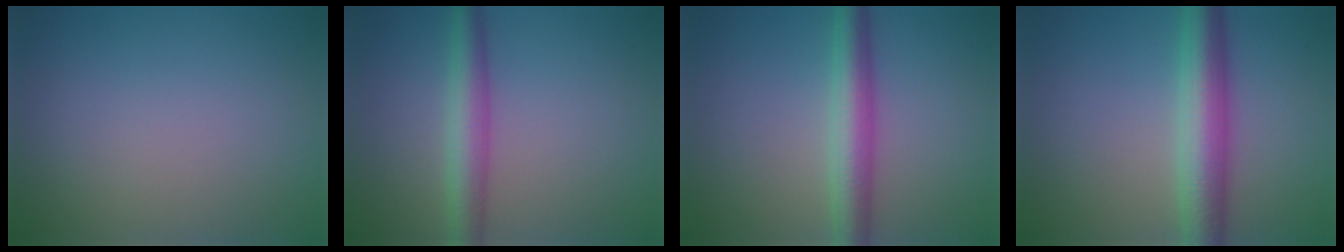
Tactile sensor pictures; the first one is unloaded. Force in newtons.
{"total": 4.1, "press": 4.1, "slide": 0.1}
{"total": 4.8, "press": 4.8, "slide": 0.2}
{"total": 6.3, "press": 6.3, "slide": 0.1}